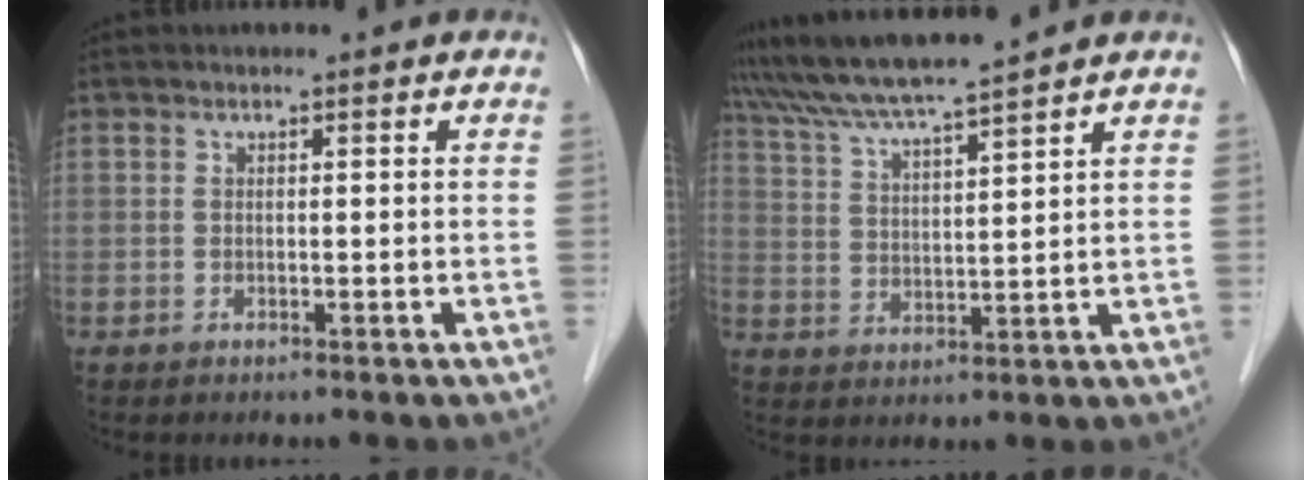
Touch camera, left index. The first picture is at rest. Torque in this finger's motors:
{"motor_torque": [1.01, -1.13, 0.19, 0.18]}